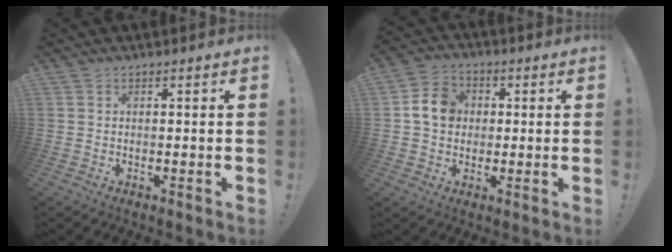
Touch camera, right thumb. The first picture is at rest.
{"total": 9.5, "force": [1.2, 8.1, 4.8], "torque": [-0.067, 0.015, 0.030]}